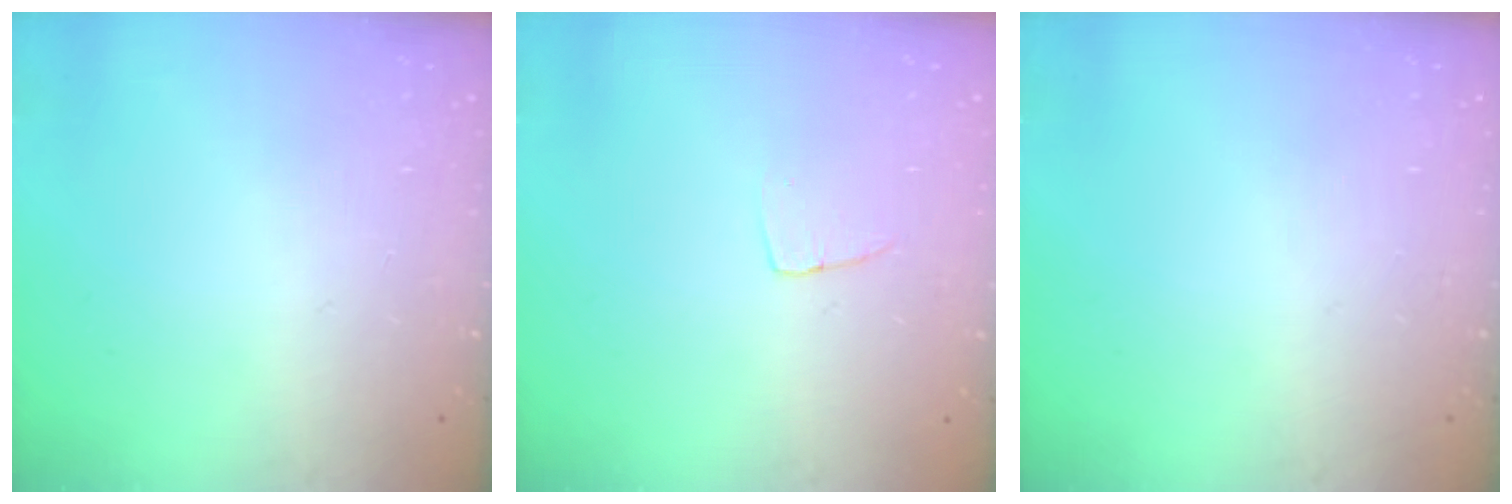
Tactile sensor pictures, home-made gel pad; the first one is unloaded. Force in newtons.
{"total": 4.5, "press": 4.4, "slide": 0.3}
{"total": 0.0}